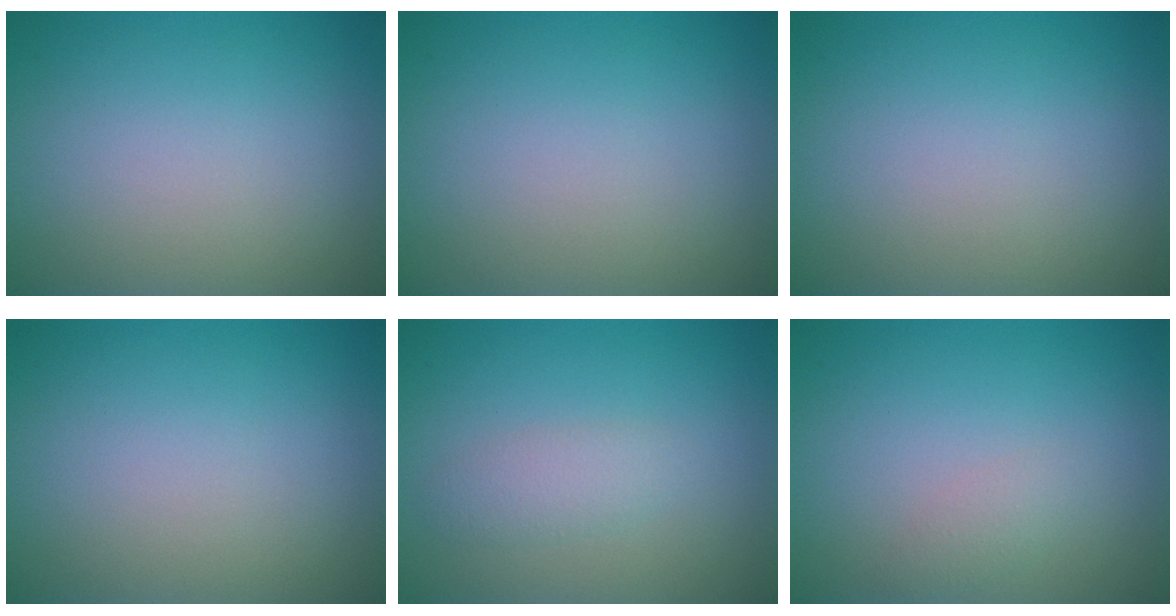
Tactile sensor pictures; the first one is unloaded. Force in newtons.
{"total": 0.0}
{"total": 0.0}
{"total": 0.0}
{"total": 1.7, "press": 1.7, "slide": 0.1}
{"total": 1.1, "press": 1.1, "slide": 0.0}